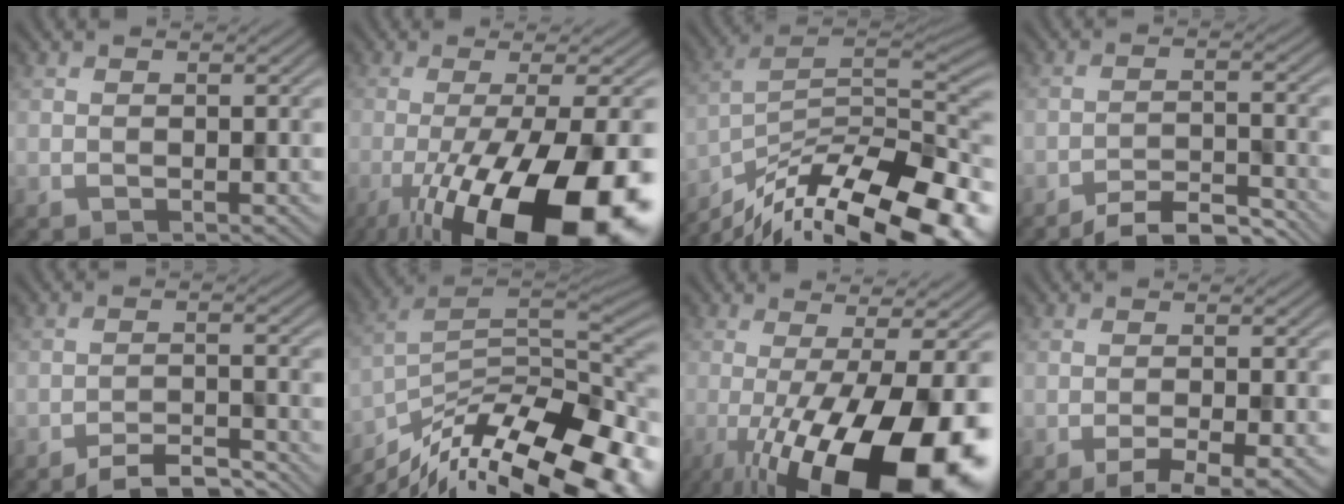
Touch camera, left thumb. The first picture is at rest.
{"total": 19.9, "force": [-8.5, 5.9, 17.0], "torque": [-0.271, -0.021, -0.134]}
{"total": 18.1, "force": [-13.3, 6.1, 10.7], "torque": [-0.176, -0.014, -0.211]}
{"total": 6.5, "force": [-5.7, 1.1, 2.8], "torque": [-0.048, -0.001, -0.094]}
{"total": 5.6, "force": [-4.9, 1.0, 2.5], "torque": [-0.040, 0.002, -0.081]}
{"total": 17.5, "force": [-11.7, 6.3, 11.4], "torque": [-0.213, -0.005, -0.191]}
{"total": 19.1, "force": [-6.5, 5.9, 17.0], "torque": [-0.263, -0.024, -0.099]}
{"total": 3.6, "force": [-2.1, 0.5, 2.9], "torque": [-0.047, 0.003, -0.036]}